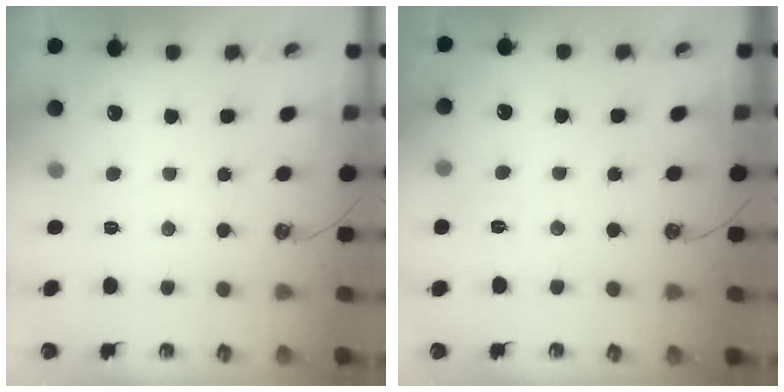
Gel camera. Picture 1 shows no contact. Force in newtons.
{"total": 5.6, "press": 5.5, "slide": 0.6}